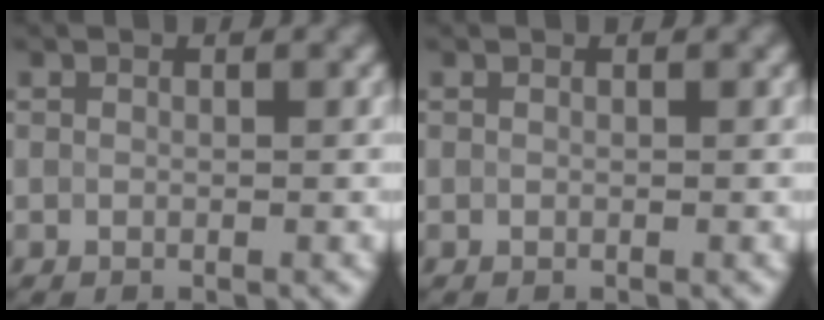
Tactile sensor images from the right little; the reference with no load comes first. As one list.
[{"total": 0.0}]